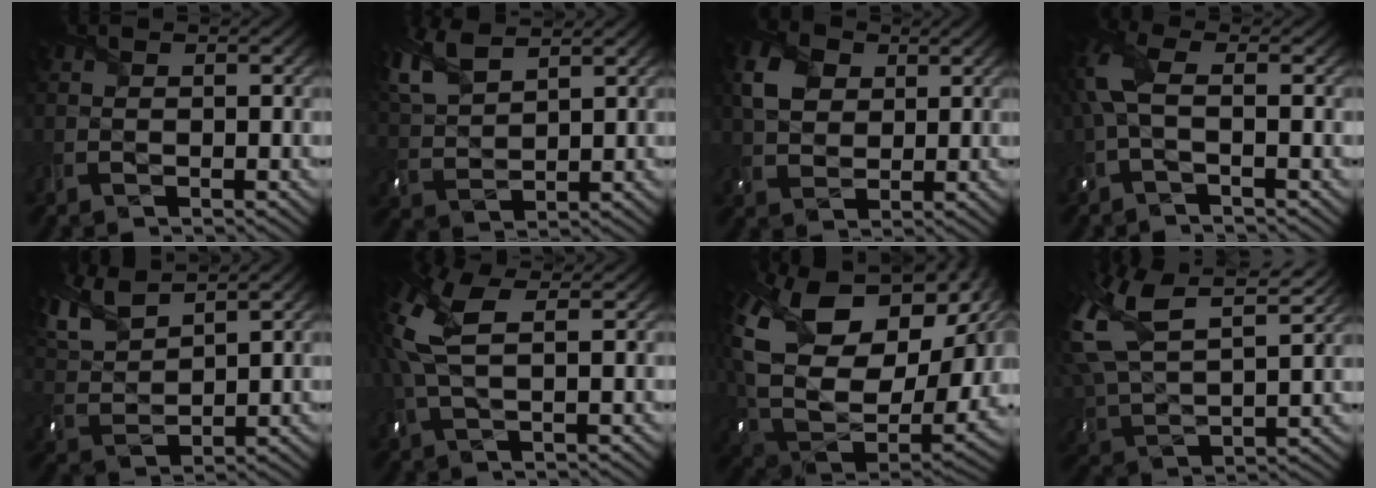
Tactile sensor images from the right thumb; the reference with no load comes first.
{"total": 7.6, "force": [5.4, 2.7, 4.6], "torque": [-0.127, 0.014, 0.113]}
{"total": 6.0, "force": [2.1, 4.4, 3.4], "torque": [-0.088, 0.005, 0.038]}
{"total": 5.1, "force": [0.2, 1.9, 4.7], "torque": [-0.126, 0.006, -0.008]}
{"total": 8.0, "force": [6.3, 2.3, 4.4], "torque": [-0.119, 0.019, 0.130]}
{"total": 8.9, "force": [3.4, 3.5, 7.4], "torque": [-0.216, 0.016, 0.068]}
{"total": 21.1, "force": [7.7, 14.3, 13.5], "torque": [-0.287, 0.009, 0.178]}
{"total": 16.4, "force": [9.6, 7.9, 10.7], "torque": [-0.281, 0.036, 0.172]}